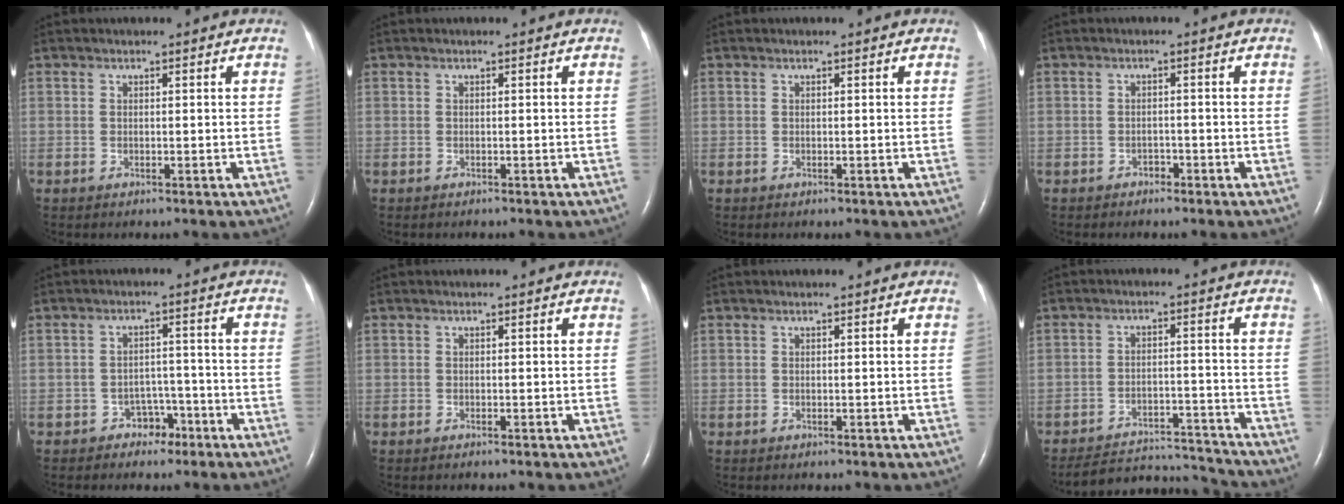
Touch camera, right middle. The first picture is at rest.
{"total": 0.0}
{"total": 0.0}
{"total": 1.1, "force": [-0.9, 0.7, 0.2], "torque": [-0.001, 0.004, -0.016]}
{"total": 3.4, "force": [-2.3, 2.3, 0.7], "torque": [-0.003, 0.013, -0.031]}
{"total": 0.0}
{"total": 0.0}
{"total": 10.2, "force": [-10.2, -0.1, -0.4], "torque": [0.000, 0.011, -0.158]}